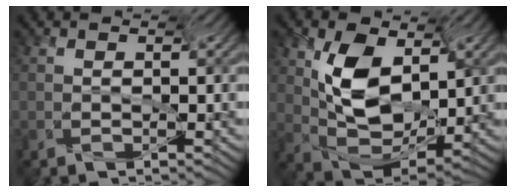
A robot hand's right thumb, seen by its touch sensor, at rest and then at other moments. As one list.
[{"total": 8.7, "force": [-0.6, 6.0, 6.3], "torque": [-0.130, 0.005, 0.008]}]